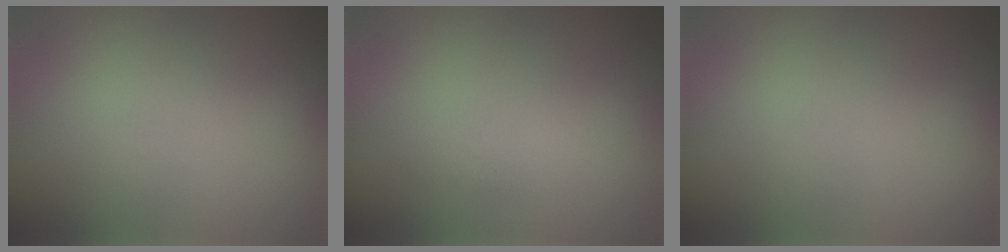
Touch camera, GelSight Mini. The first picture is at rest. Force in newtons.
{"total": 1.3, "press": 1.3, "slide": 0.1}
{"total": 0.0}